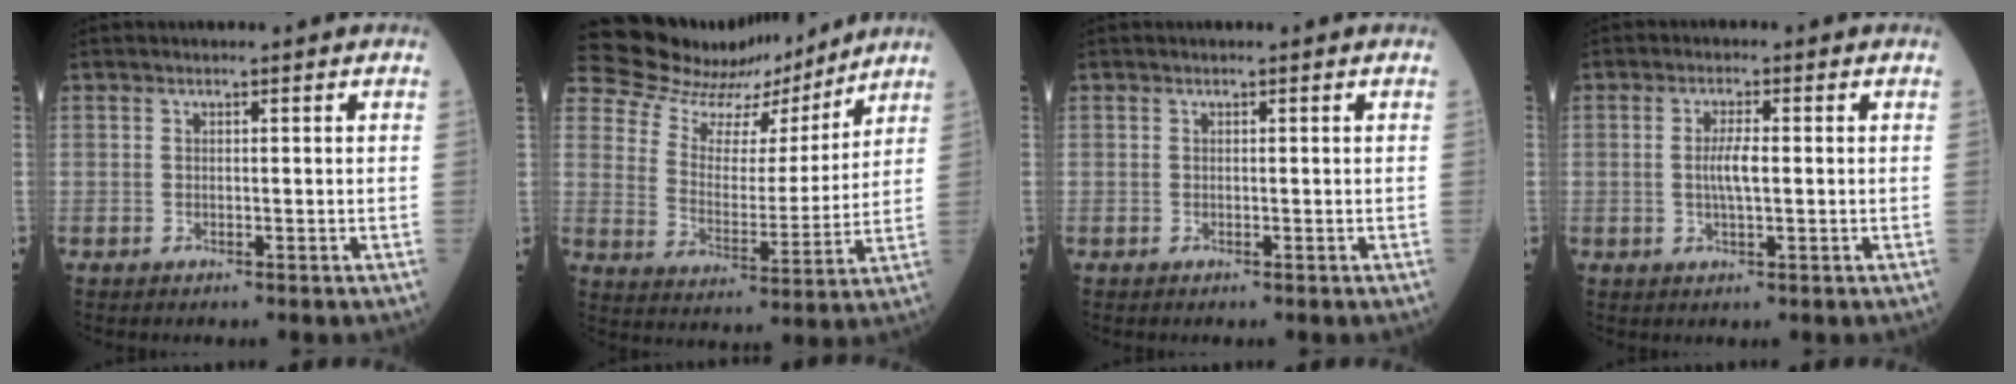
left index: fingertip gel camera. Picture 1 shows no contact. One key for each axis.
{"total": 15.5, "fx": 14.4, "fy": 4.4, "fz": 3.4, "tx": -0.068, "ty": 0.002, "tz": 0.226}
{"total": 0.0}
{"total": 3.3, "fx": -0.1, "fy": 0.6, "fz": 3.3, "tx": -0.066, "ty": -0.003, "tz": -0.004}